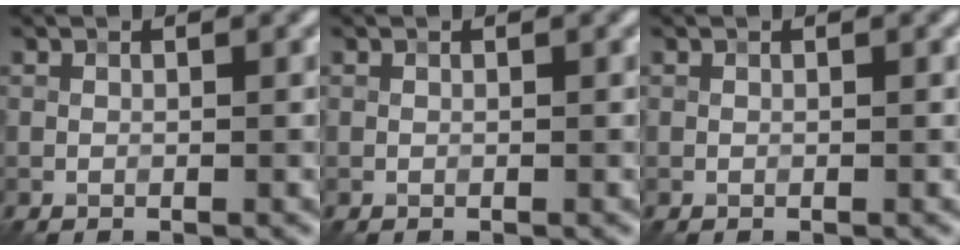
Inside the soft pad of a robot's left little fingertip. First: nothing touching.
{"total": 0.0}
{"total": 0.0}